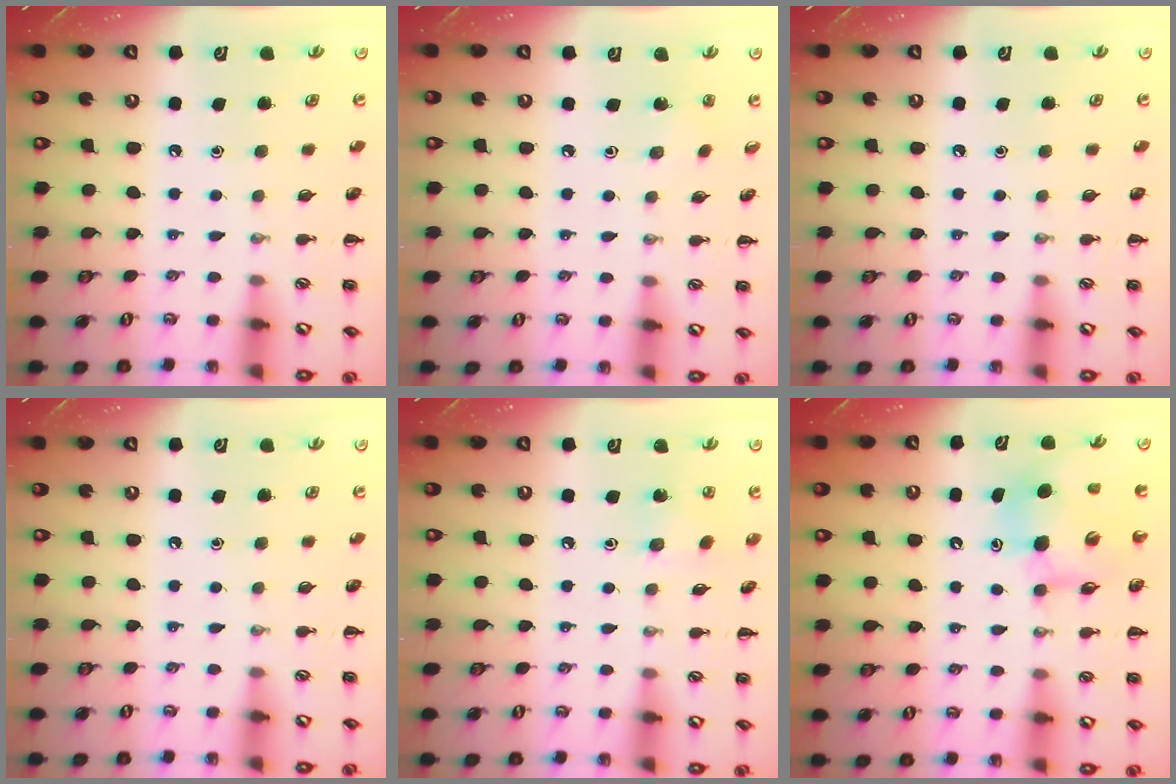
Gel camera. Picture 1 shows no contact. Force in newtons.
{"total": 1.1, "press": 1.0, "slide": 0.5}
{"total": 0.0}
{"total": 0.0}
{"total": 4.4, "press": 4.2, "slide": 1.2}
{"total": 7.9, "press": 7.6, "slide": 2.1}